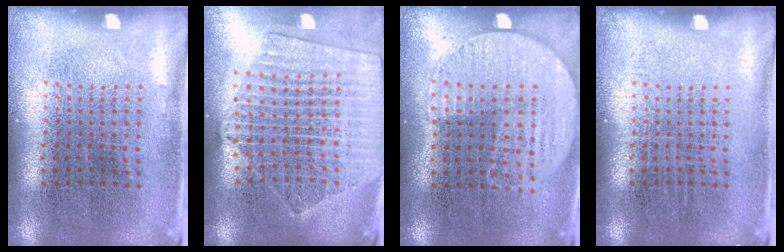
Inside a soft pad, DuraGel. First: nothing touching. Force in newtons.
{"total": 2.1, "press": 1.9, "slide": 0.9}
{"total": 0.8, "press": 0.6, "slide": 0.5}
{"total": 0.0}